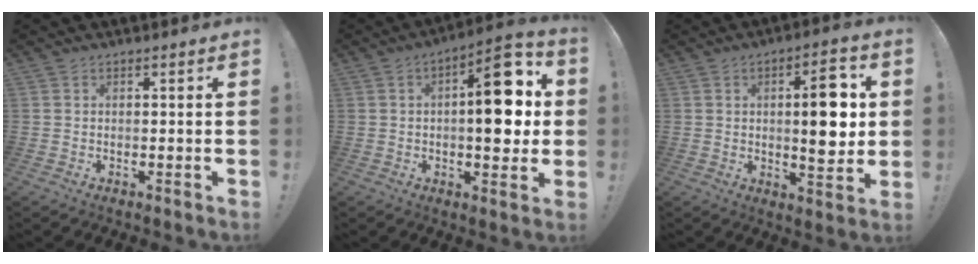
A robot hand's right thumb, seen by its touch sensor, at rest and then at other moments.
{"total": 15.6, "force": [1.5, 6.4, 14.2], "torque": [-0.179, 0.002, 0.017]}
{"total": 11.9, "force": [1.4, 4.0, 11.1], "torque": [-0.146, -0.003, 0.015]}